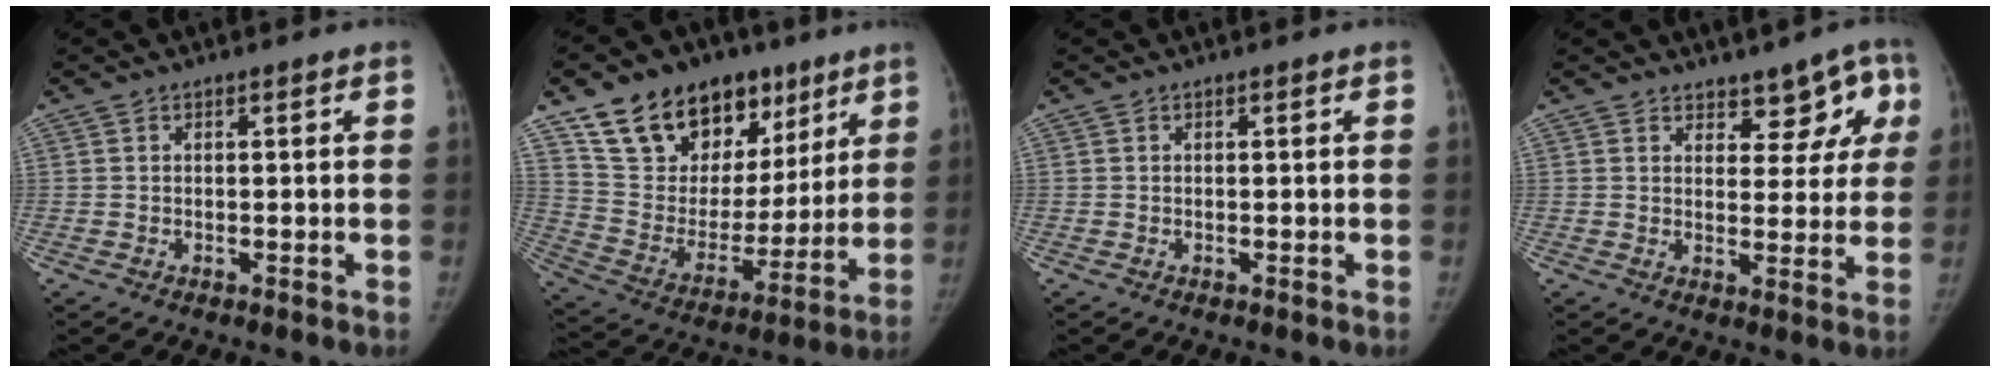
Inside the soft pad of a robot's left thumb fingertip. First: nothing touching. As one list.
[{"total": 24.1, "force": [14.5, 15.3, 11.7], "torque": [-0.147, -0.024, 0.252]}, {"total": 0.0}, {"total": 7.0, "force": [4.1, 4.2, 3.8], "torque": [0.004, -0.017, 0.050]}]